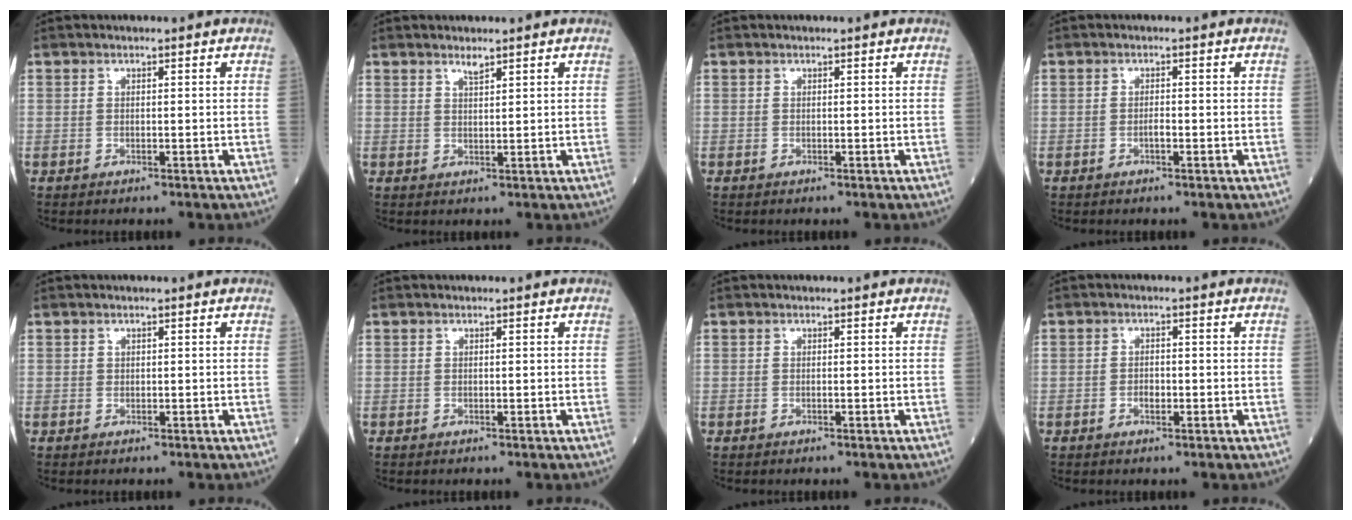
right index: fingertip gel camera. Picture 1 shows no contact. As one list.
[{"total": 1.4, "force": [1.2, 0.1, 0.7], "torque": [-0.015, -0.003, 0.023]}, {"total": 0.0}, {"total": 1.1, "force": [-0.5, 0.2, 0.9], "torque": [-0.017, 0.002, -0.011]}, {"total": 0.0}, {"total": 0.0}, {"total": 0.0}, {"total": 1.7, "force": [-0.7, 0.8, 1.3], "torque": [-0.022, 0.003, -0.012]}]